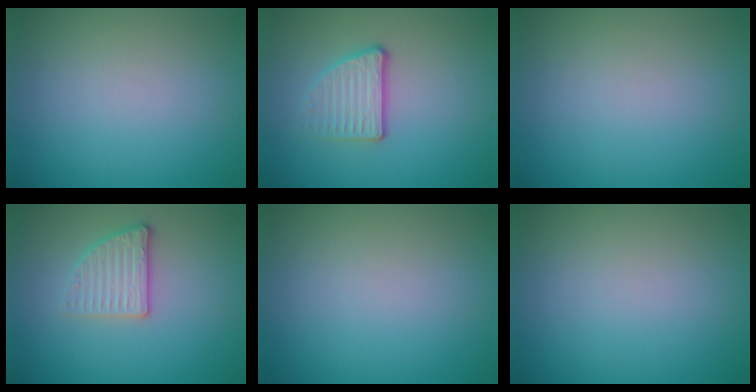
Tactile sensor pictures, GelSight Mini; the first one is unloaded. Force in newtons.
{"total": 3.0, "press": 2.3, "slide": 1.9}
{"total": 0.0}
{"total": 2.7, "press": 2.5, "slide": 1.0}
{"total": 0.0}
{"total": 0.0}